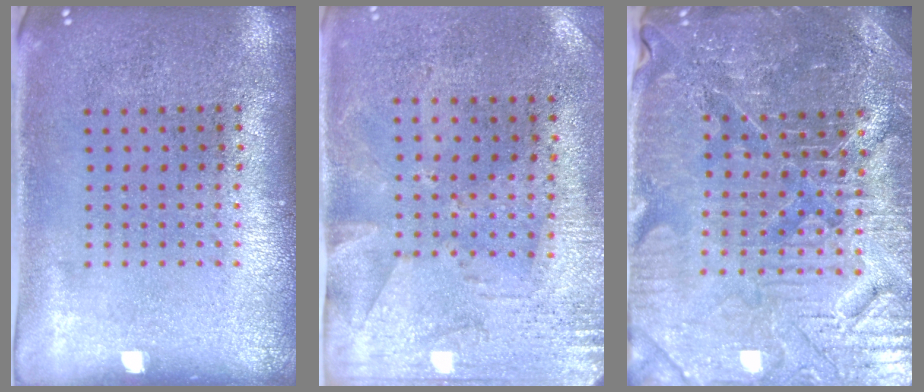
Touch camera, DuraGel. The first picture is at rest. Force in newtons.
{"total": 2.8, "press": 2.2, "slide": 1.6}
{"total": 5.2, "press": 5.0, "slide": 1.4}